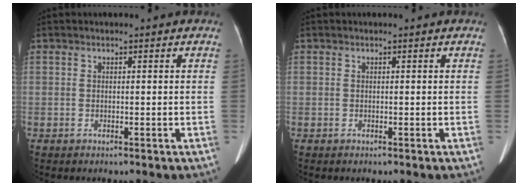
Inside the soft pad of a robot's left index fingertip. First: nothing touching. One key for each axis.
{"total": 0.0}